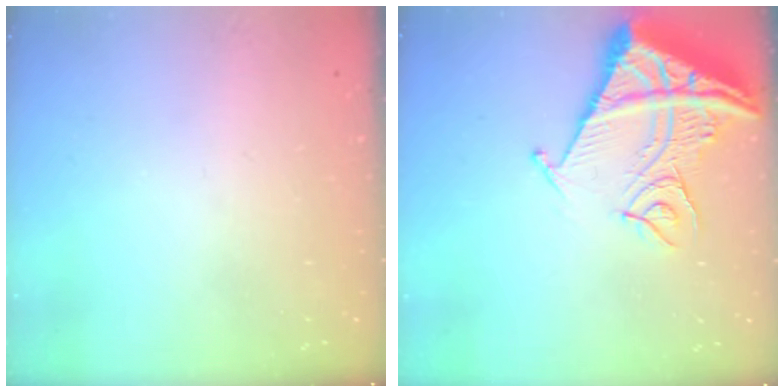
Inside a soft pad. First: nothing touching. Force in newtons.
{"total": 15.9, "press": 15.8, "slide": 1.8}